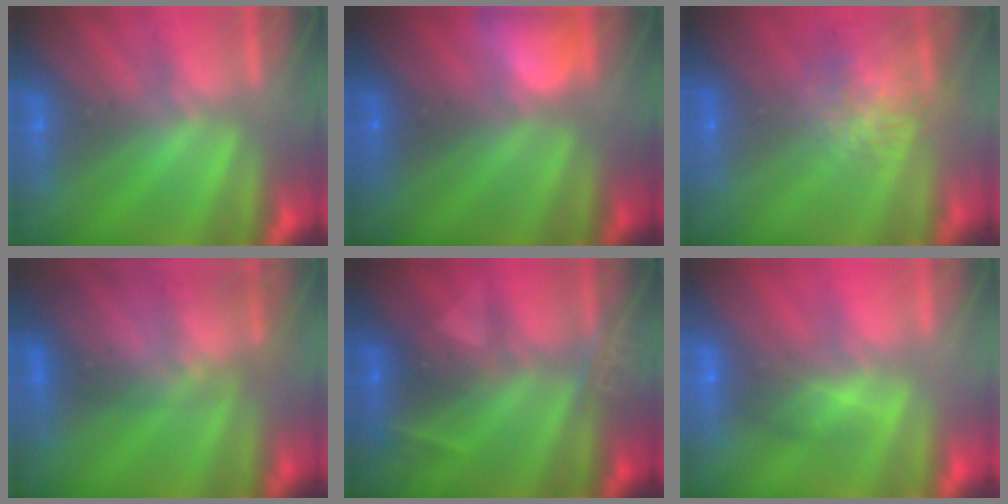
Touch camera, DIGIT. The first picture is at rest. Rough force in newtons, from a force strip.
{"total": 2.7}
{"total": 7.1}
{"total": 2.8}
{"total": 2.5}
{"total": 2.8}